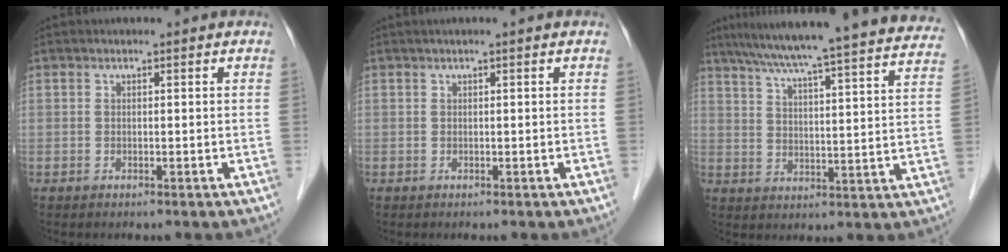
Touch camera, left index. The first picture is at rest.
{"total": 0.0}
{"total": 30.2, "force": [27.4, 1.0, 12.7], "torque": [-0.203, -0.041, 0.341]}